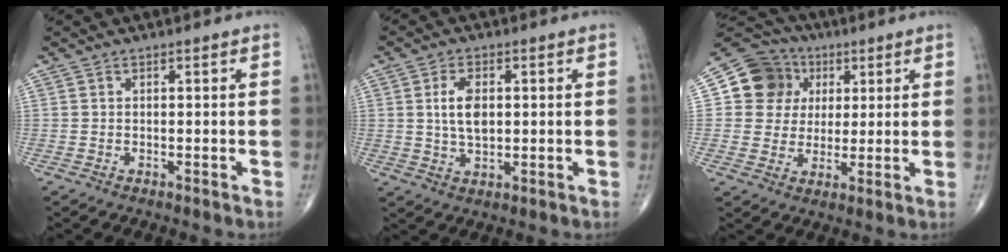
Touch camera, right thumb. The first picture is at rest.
{"total": 5.9, "force": [0.8, 3.2, 4.9], "torque": [-0.090, -0.004, 0.015]}
{"total": 11.7, "force": [3.0, 10.7, 3.5], "torque": [-0.030, 0.007, 0.046]}